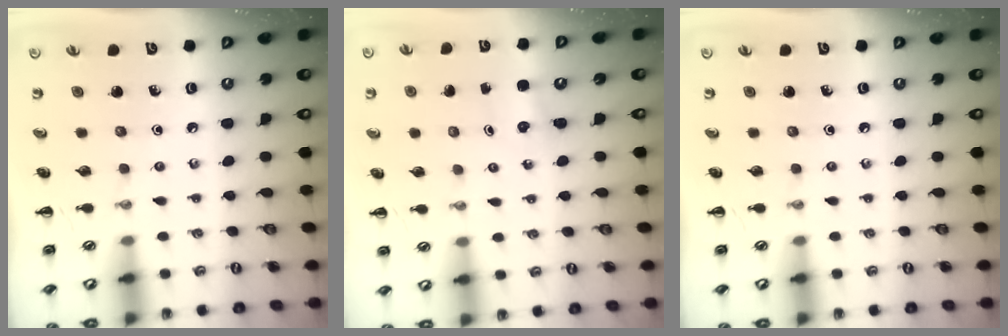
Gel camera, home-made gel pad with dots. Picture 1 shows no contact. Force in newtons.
{"total": 2.8, "press": 2.7, "slide": 0.9}
{"total": 0.0}